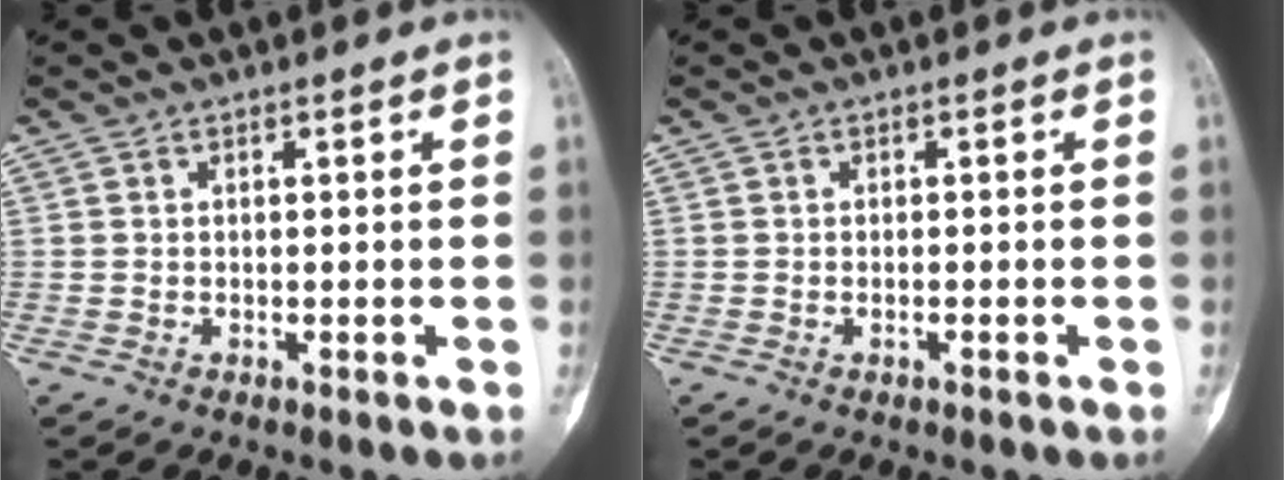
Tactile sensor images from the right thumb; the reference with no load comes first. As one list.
[{"total": 0.7, "force": [-0.3, 0.2, 0.6], "torque": [-0.014, 0.005, -0.003]}]